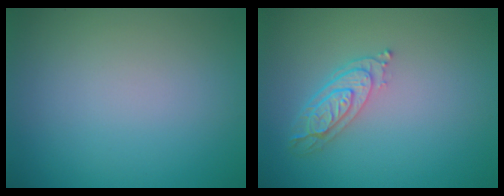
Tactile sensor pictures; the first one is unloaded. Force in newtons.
{"total": 3.6, "press": 3.1, "slide": 1.8}